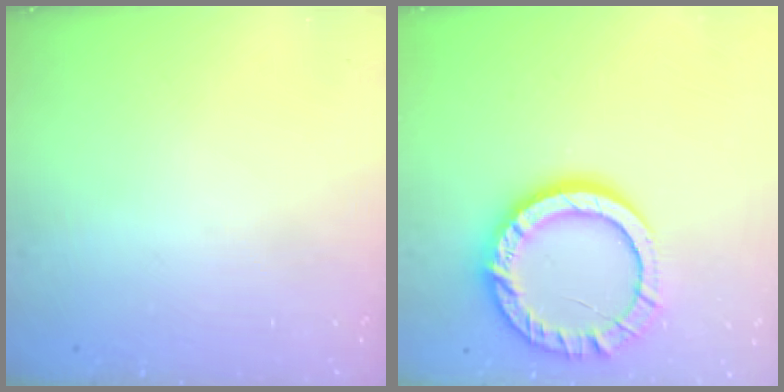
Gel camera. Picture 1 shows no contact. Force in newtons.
{"total": 14.7, "press": 14.7, "slide": 1.0}